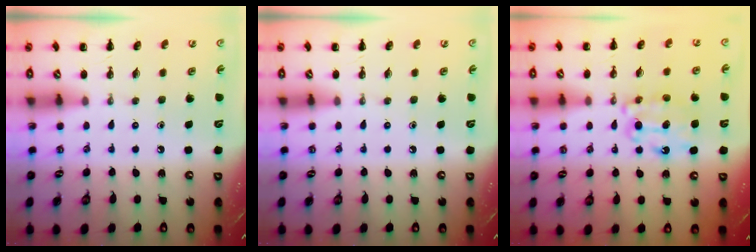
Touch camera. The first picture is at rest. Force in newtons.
{"total": 0.0}
{"total": 9.2, "press": 9.1, "slide": 1.0}